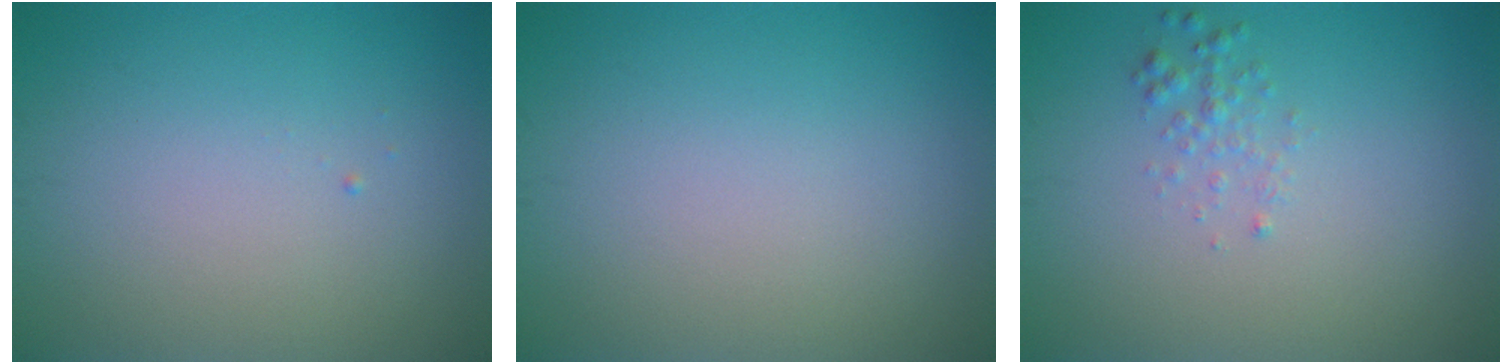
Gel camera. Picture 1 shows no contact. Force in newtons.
{"total": 0.0}
{"total": 1.2, "press": 1.2, "slide": 0.0}